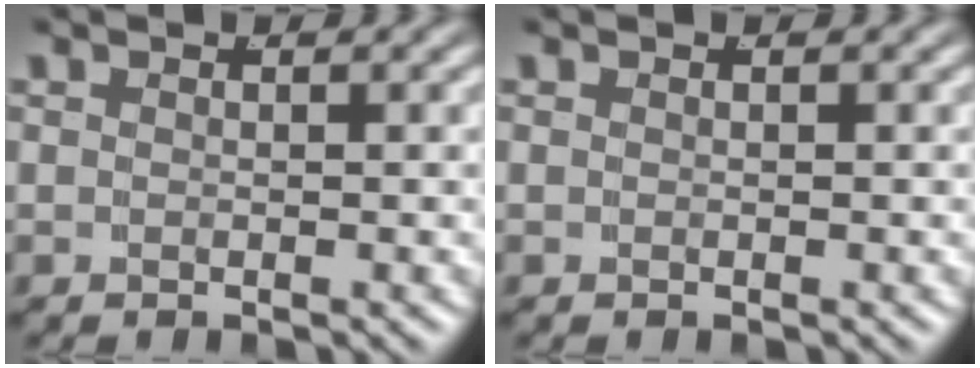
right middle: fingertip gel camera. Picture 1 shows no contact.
{"total": 0.0}